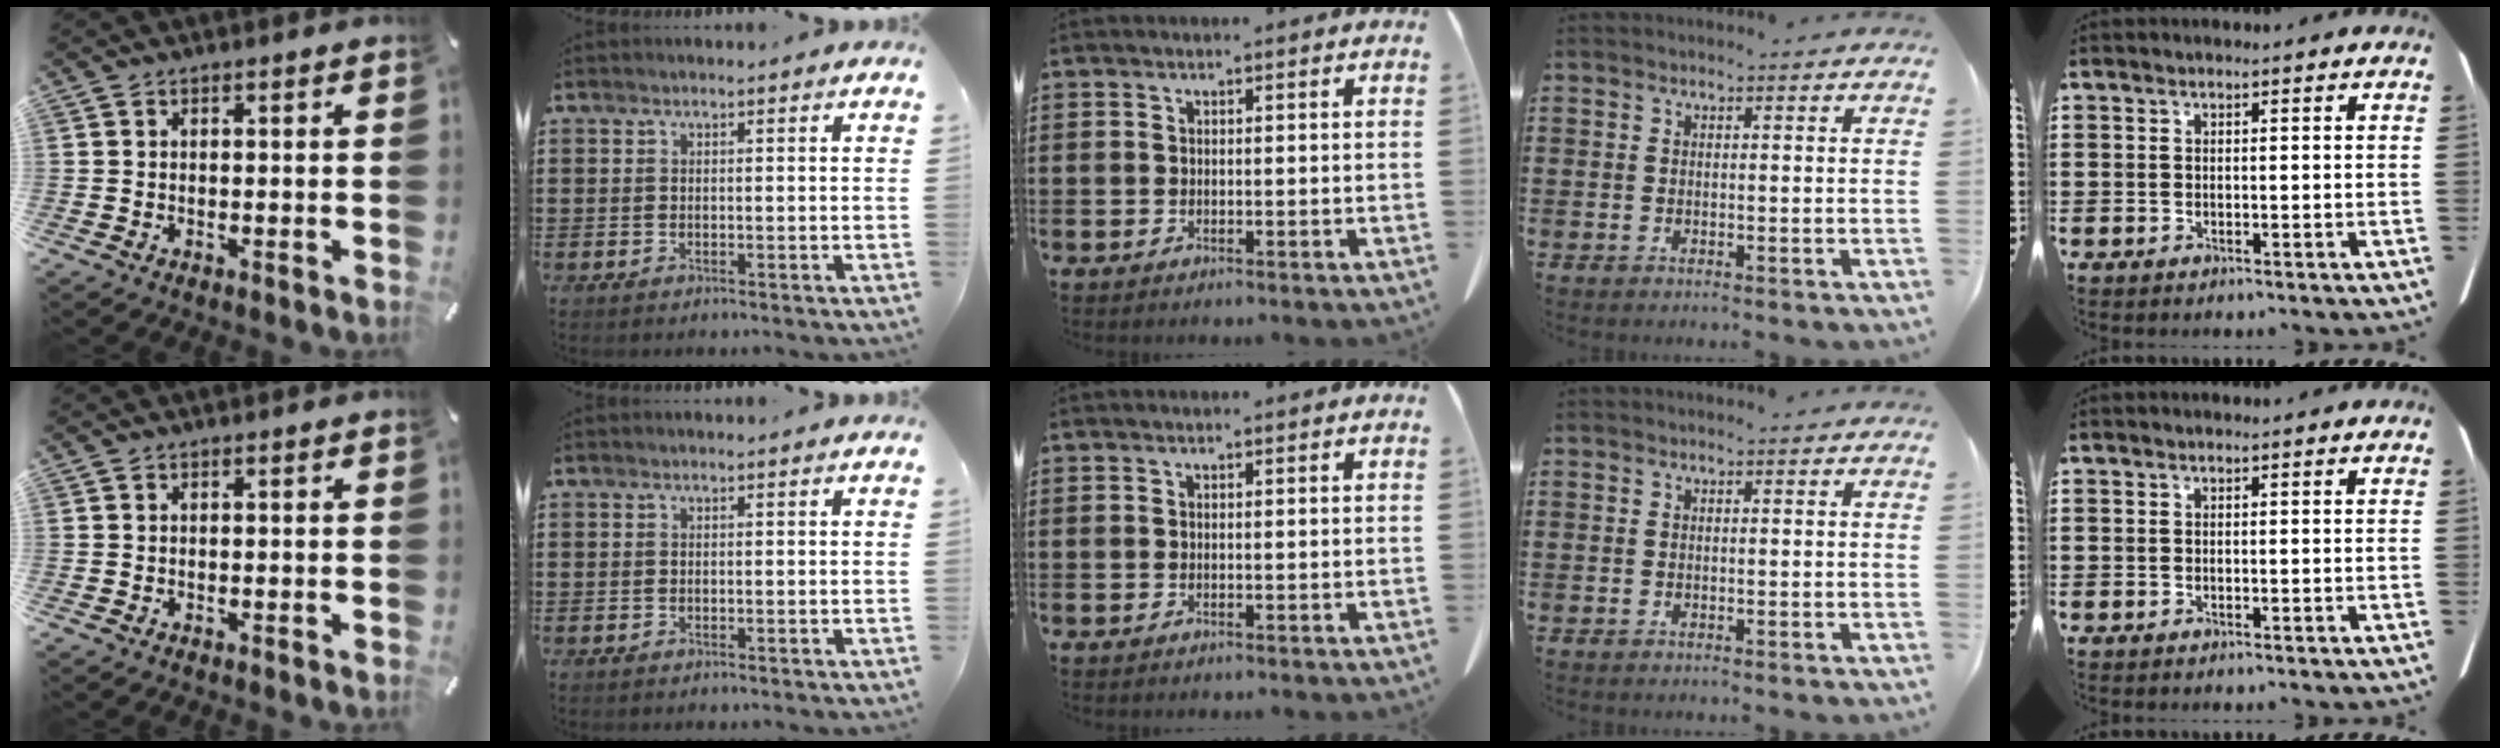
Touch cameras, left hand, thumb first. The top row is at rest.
{}